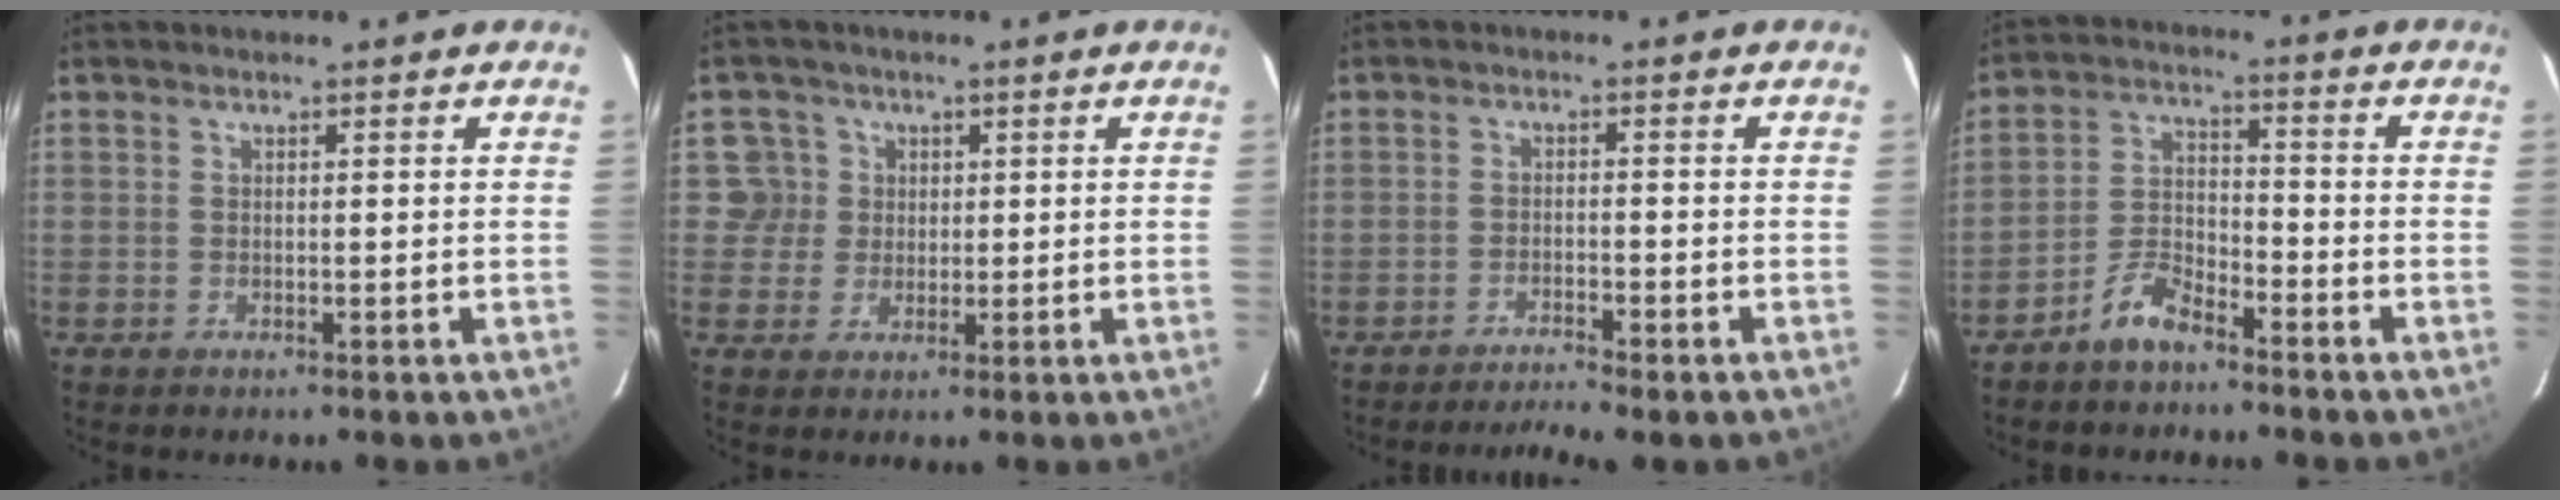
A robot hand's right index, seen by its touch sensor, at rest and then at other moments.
{"total": 4.4, "force": [0.8, 4.3, 0.2], "torque": [0.014, 0.020, 0.011]}
{"total": 5.4, "force": [-4.9, -0.2, 2.3], "torque": [-0.052, -0.007, -0.079]}
{"total": 6.2, "force": [-5.1, 2.2, 3.0], "torque": [-0.070, 0.014, -0.099]}